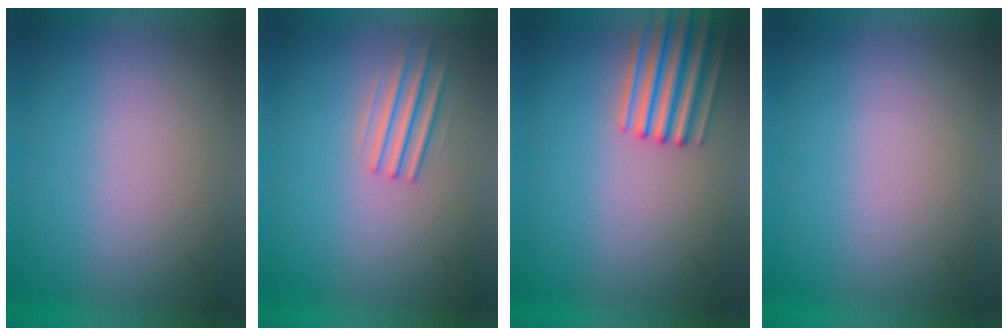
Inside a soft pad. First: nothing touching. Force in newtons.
{"total": 2.4}
{"total": 3.4}
{"total": 0.0}